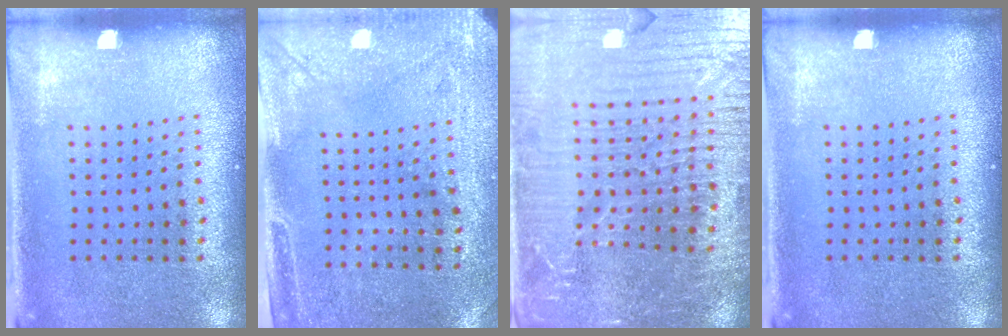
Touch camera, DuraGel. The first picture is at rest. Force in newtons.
{"total": 3.0, "press": 2.4, "slide": 1.8}
{"total": 5.3, "press": 4.9, "slide": 1.9}
{"total": 0.0}